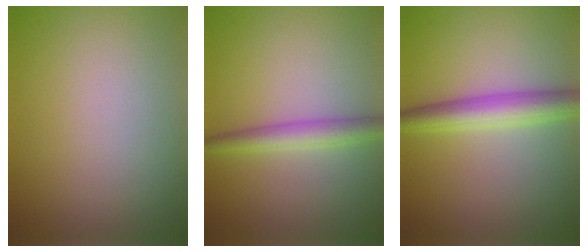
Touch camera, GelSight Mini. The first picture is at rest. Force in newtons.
{"total": 2.8, "press": 2.8, "slide": 0.1}
{"total": 4.3, "press": 4.3, "slide": 0.1}